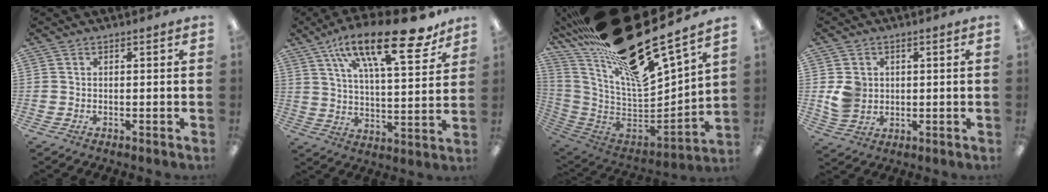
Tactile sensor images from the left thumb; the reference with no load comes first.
{"total": 23.7, "force": [14.4, 8.0, 17.1], "torque": [-0.259, -0.077, 0.231]}
{"total": 28.2, "force": [20.3, 6.9, 18.3], "torque": [-0.279, -0.160, 0.342]}
{"total": 5.1, "force": [0.9, 4.6, 2.0], "torque": [-0.020, 0.002, 0.017]}